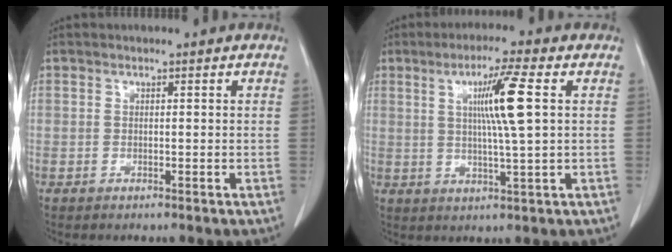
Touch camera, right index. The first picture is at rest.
{"total": 8.3, "force": [2.0, -0.8, 8.0], "torque": [-0.142, 0.000, 0.036]}